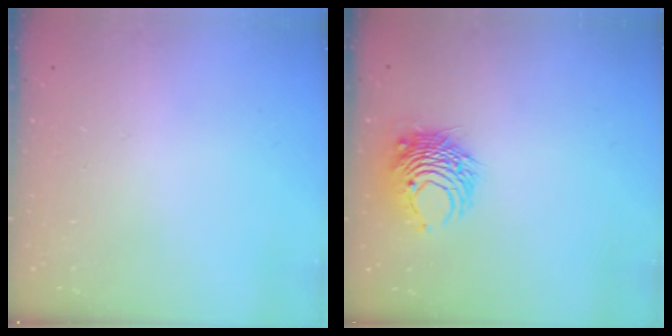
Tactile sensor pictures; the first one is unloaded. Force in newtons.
{"total": 8.2, "press": 8.2, "slide": 0.3}